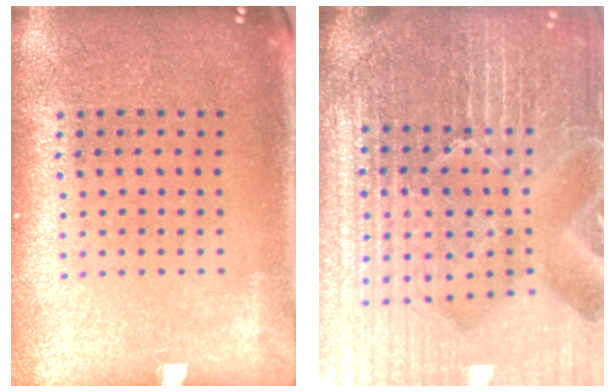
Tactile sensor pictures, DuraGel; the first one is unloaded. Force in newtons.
{"total": 6.7, "press": 5.8, "slide": 3.3}